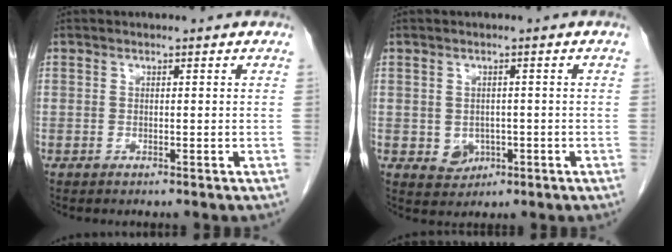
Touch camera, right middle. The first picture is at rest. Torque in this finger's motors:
{"motor_torque": [0.28, -0.10, 0.04, 0.01]}